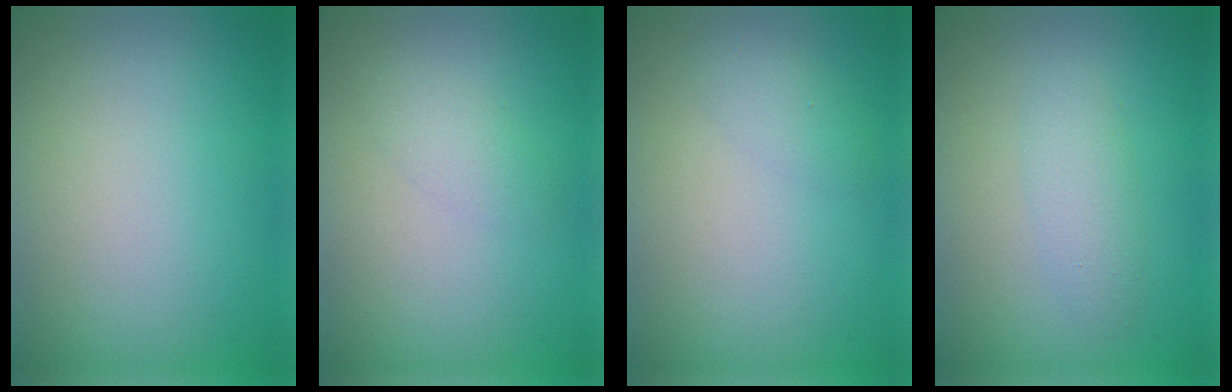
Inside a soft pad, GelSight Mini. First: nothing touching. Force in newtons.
{"total": 1.6, "press": 1.6, "slide": 0.1}
{"total": 1.2, "press": 1.2, "slide": 0.1}
{"total": 1.9, "press": 1.9, "slide": 0.1}